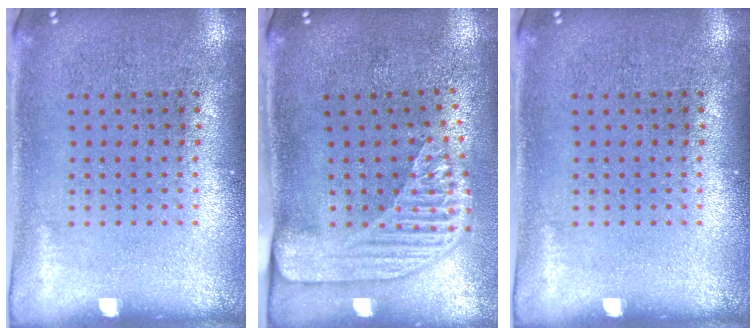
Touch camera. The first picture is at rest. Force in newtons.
{"total": 2.3, "press": 1.8, "slide": 1.5}
{"total": 0.0}